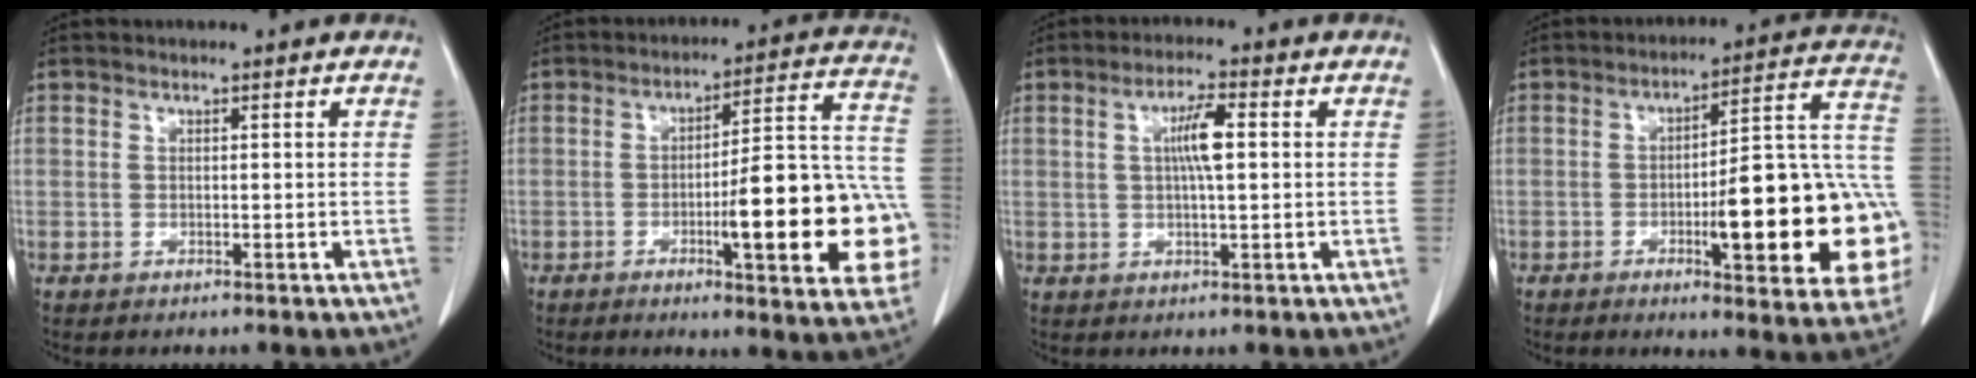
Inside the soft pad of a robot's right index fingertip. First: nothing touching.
{"total": 20.4, "force": [-5.2, 3.3, 19.5], "torque": [-0.173, 0.030, -0.056]}
{"total": 5.2, "force": [0.9, 0.7, 5.1], "torque": [-0.093, 0.006, 0.015]}
{"total": 21.8, "force": [-4.6, 3.9, 21.0], "torque": [-0.198, 0.025, -0.051]}